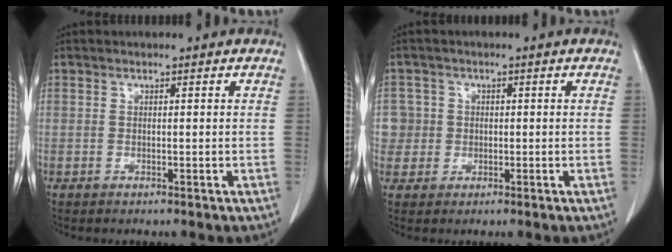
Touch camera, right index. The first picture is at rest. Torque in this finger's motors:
{"motor_torque": [0.04, 0.00, -0.10, -0.02]}